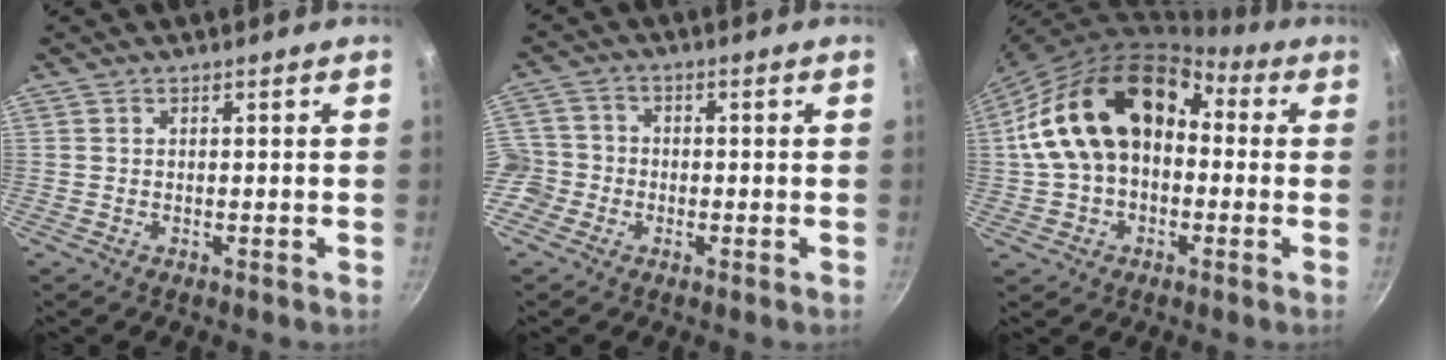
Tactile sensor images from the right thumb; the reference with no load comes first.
{"total": 7.1, "force": [-2.4, 6.3, 2.2], "torque": [-0.024, 0.027, -0.059]}
{"total": 19.8, "force": [1.2, 13.9, 14.1], "torque": [-0.223, 0.059, 0.013]}